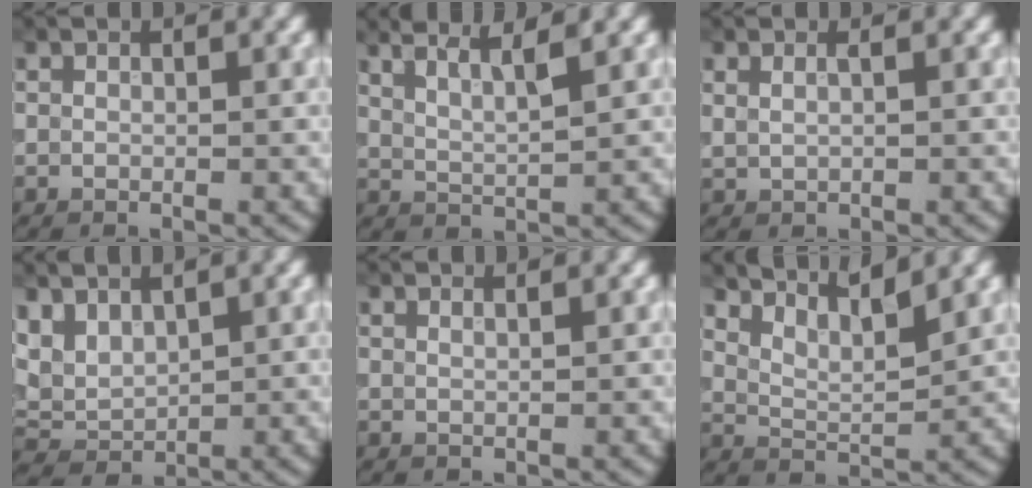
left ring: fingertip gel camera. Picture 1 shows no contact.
{"total": 3.9, "force": [2.8, 1.0, 2.5], "torque": [-0.033, 0.015, 0.029]}
{"total": 0.8, "force": [0.5, 0.3, 0.6], "torque": [-0.019, -0.003, 0.011]}
{"total": 2.9, "force": [1.9, 1.6, 1.5], "torque": [-0.041, 0.000, 0.036]}
{"total": 1.2, "force": [1.0, 0.2, 0.6], "torque": [-0.004, 0.001, 0.005]}
{"total": 5.0, "force": [4.0, 1.2, 2.7], "torque": [-0.049, 0.009, 0.048]}